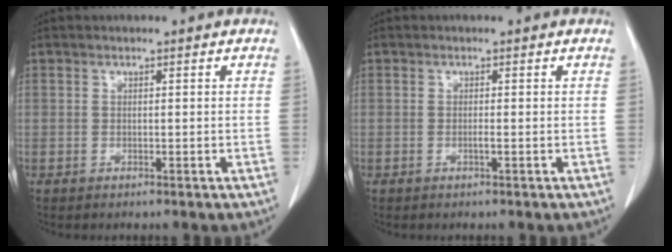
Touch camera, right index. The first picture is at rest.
{"total": 0.7, "force": [-0.2, 0.0, 0.6], "torque": [-0.014, 0.000, -0.005]}